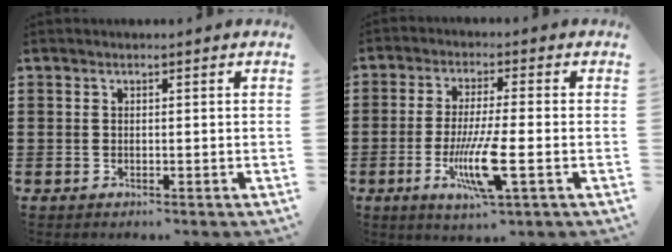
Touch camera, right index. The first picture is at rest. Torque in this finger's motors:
{"motor_torque": [2.14, 0.00, 0.82, 0.21]}